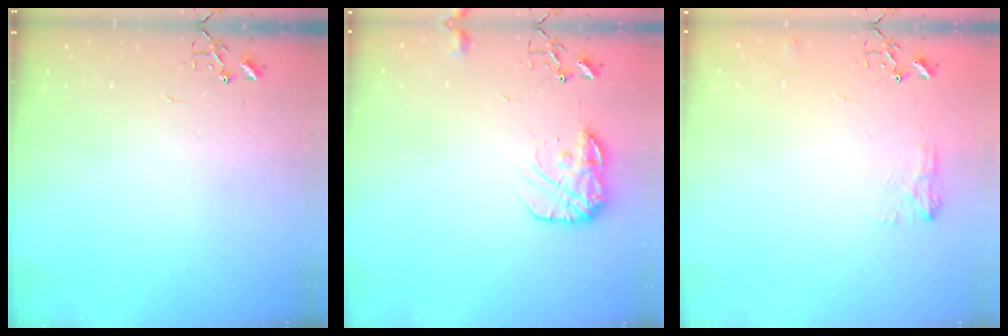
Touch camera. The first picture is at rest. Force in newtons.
{"total": 11.9, "press": 11.9, "slide": 0.4}
{"total": 7.4, "press": 7.4, "slide": 0.5}